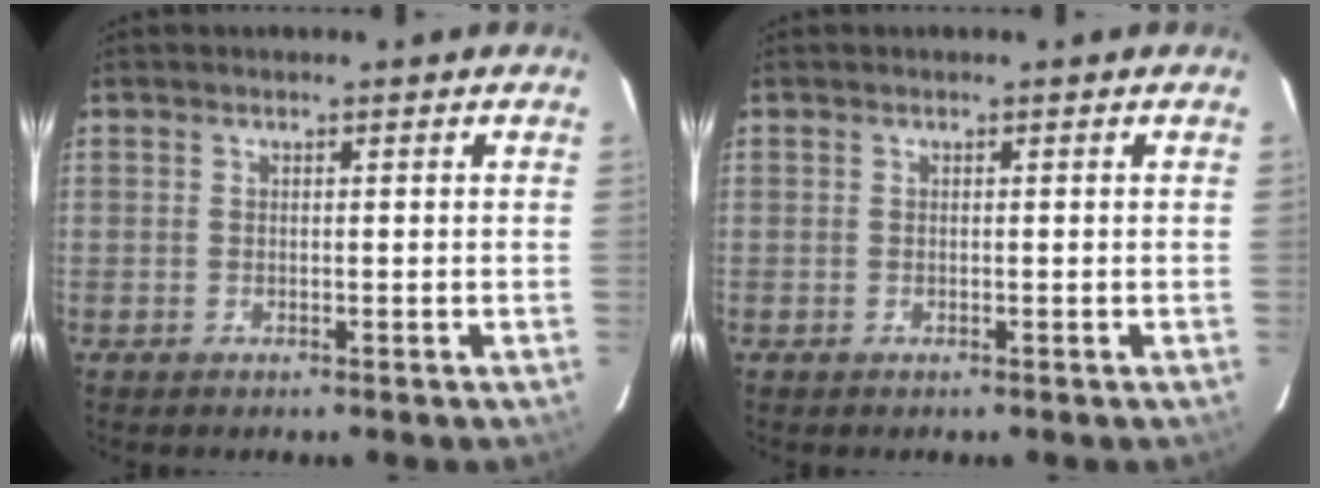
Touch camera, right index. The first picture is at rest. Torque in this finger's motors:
{"motor_torque": [0.00, 0.00, 0.02, 0.01]}